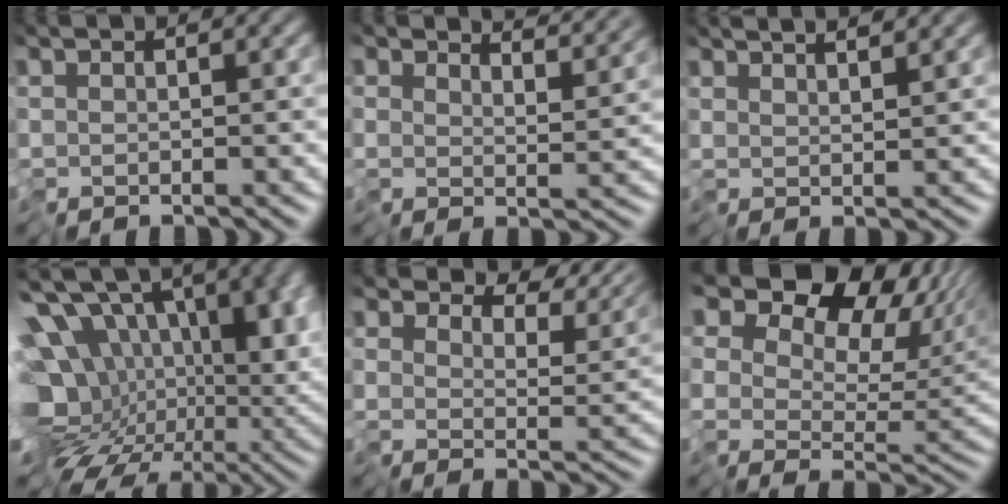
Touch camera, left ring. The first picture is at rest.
{"total": 4.3, "force": [4.3, -0.2, 0.8], "torque": [-0.008, 0.008, 0.060]}
{"total": 3.4, "force": [3.1, -0.1, 1.2], "torque": [-0.014, 0.023, 0.038]}
{"total": 16.1, "force": [1.6, 11.3, 11.3], "torque": [-0.168, -0.012, 0.057]}
{"total": 5.6, "force": [5.1, 1.8, 1.4], "torque": [-0.020, -0.002, 0.084]}
{"total": 15.4, "force": [7.7, 10.1, 8.7], "torque": [-0.152, 0.050, 0.129]}